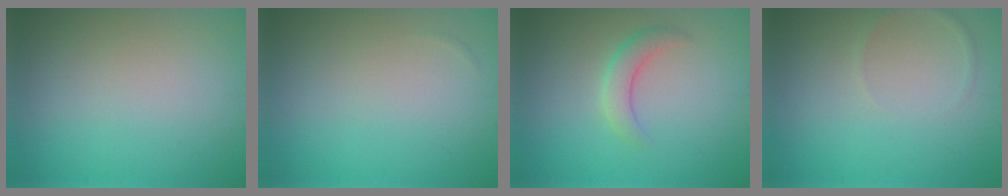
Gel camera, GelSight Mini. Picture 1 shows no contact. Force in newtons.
{"total": 0.0}
{"total": 2.3, "press": 2.3, "slide": 0.0}
{"total": 0.7, "press": 0.7, "slide": 0.0}